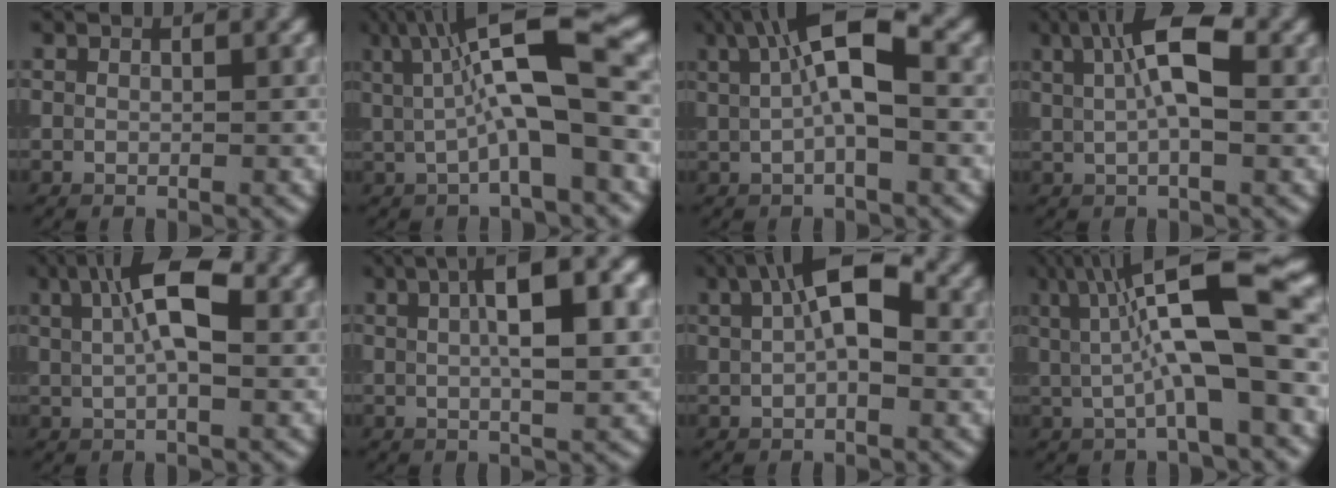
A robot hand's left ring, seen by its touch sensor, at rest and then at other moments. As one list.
[{"total": 8.8, "force": [1.6, 2.1, 8.4], "torque": [-0.134, 0.008, 0.021]}, {"total": 6.6, "force": [1.6, 1.9, 6.1], "torque": [-0.099, 0.014, 0.019]}, {"total": 5.6, "force": [1.6, 1.7, 5.1], "torque": [-0.085, 0.007, 0.020]}, {"total": 6.0, "force": [1.9, 2.0, 5.4], "torque": [-0.090, 0.007, 0.025]}, {"total": 8.2, "force": [2.2, 2.3, 7.6], "torque": [-0.104, 0.016, 0.030]}, {"total": 6.8, "force": [1.9, 2.9, 5.8], "torque": [-0.091, 0.016, 0.022]}, {"total": 10.0, "force": [1.9, 2.3, 9.5], "torque": [-0.149, 0.008, 0.030]}]